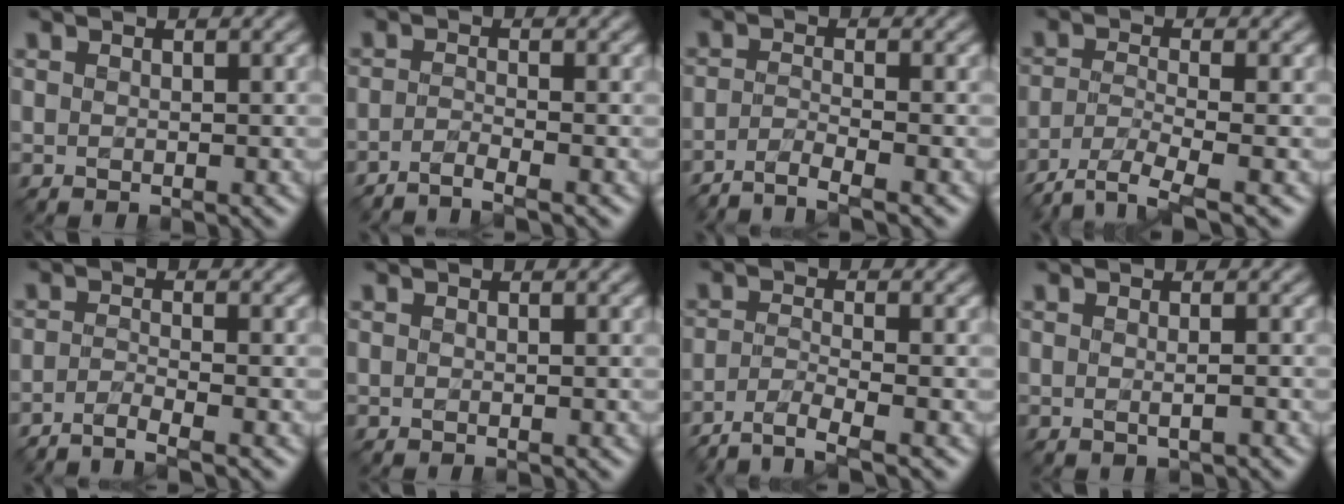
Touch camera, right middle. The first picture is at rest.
{"total": 1.9, "force": [-1.6, 0.2, 1.1], "torque": [-0.009, -0.004, -0.046]}
{"total": 2.8, "force": [-2.2, 0.4, 1.7], "torque": [-0.022, -0.003, -0.057]}
{"total": 4.5, "force": [-3.4, 1.0, 2.9], "torque": [-0.056, -0.012, -0.072]}
{"total": 2.4, "force": [-1.9, 0.3, 1.5], "torque": [-0.018, -0.004, -0.053]}
{"total": 0.0}
{"total": 3.5, "force": [-2.8, 0.6, 2.1], "torque": [-0.037, -0.004, -0.063]}
{"total": 0.8, "force": [-0.2, 0.1, 0.8], "torque": [-0.013, -0.004, -0.002]}